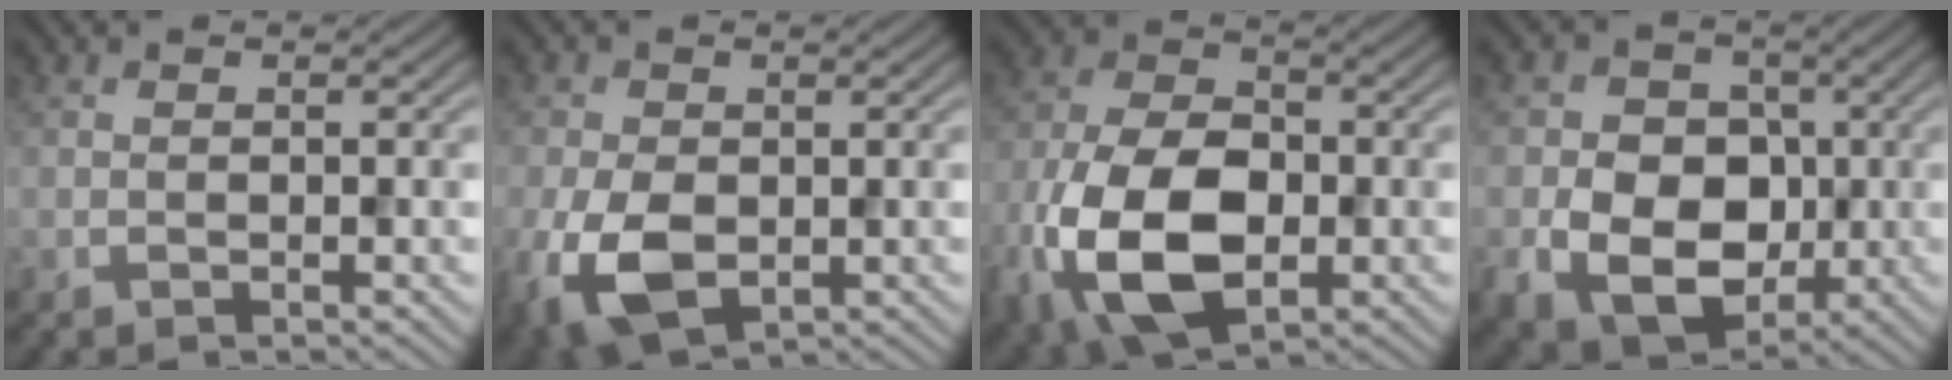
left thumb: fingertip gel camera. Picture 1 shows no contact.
{"total": 8.3, "force": [-2.3, 5.3, 6.0], "torque": [-0.162, -0.023, -0.044]}
{"total": 14.8, "force": [-4.7, 8.8, 10.9], "torque": [-0.264, -0.032, -0.092]}
{"total": 11.2, "force": [-2.4, 8.9, 6.4], "torque": [-0.126, -0.028, -0.056]}